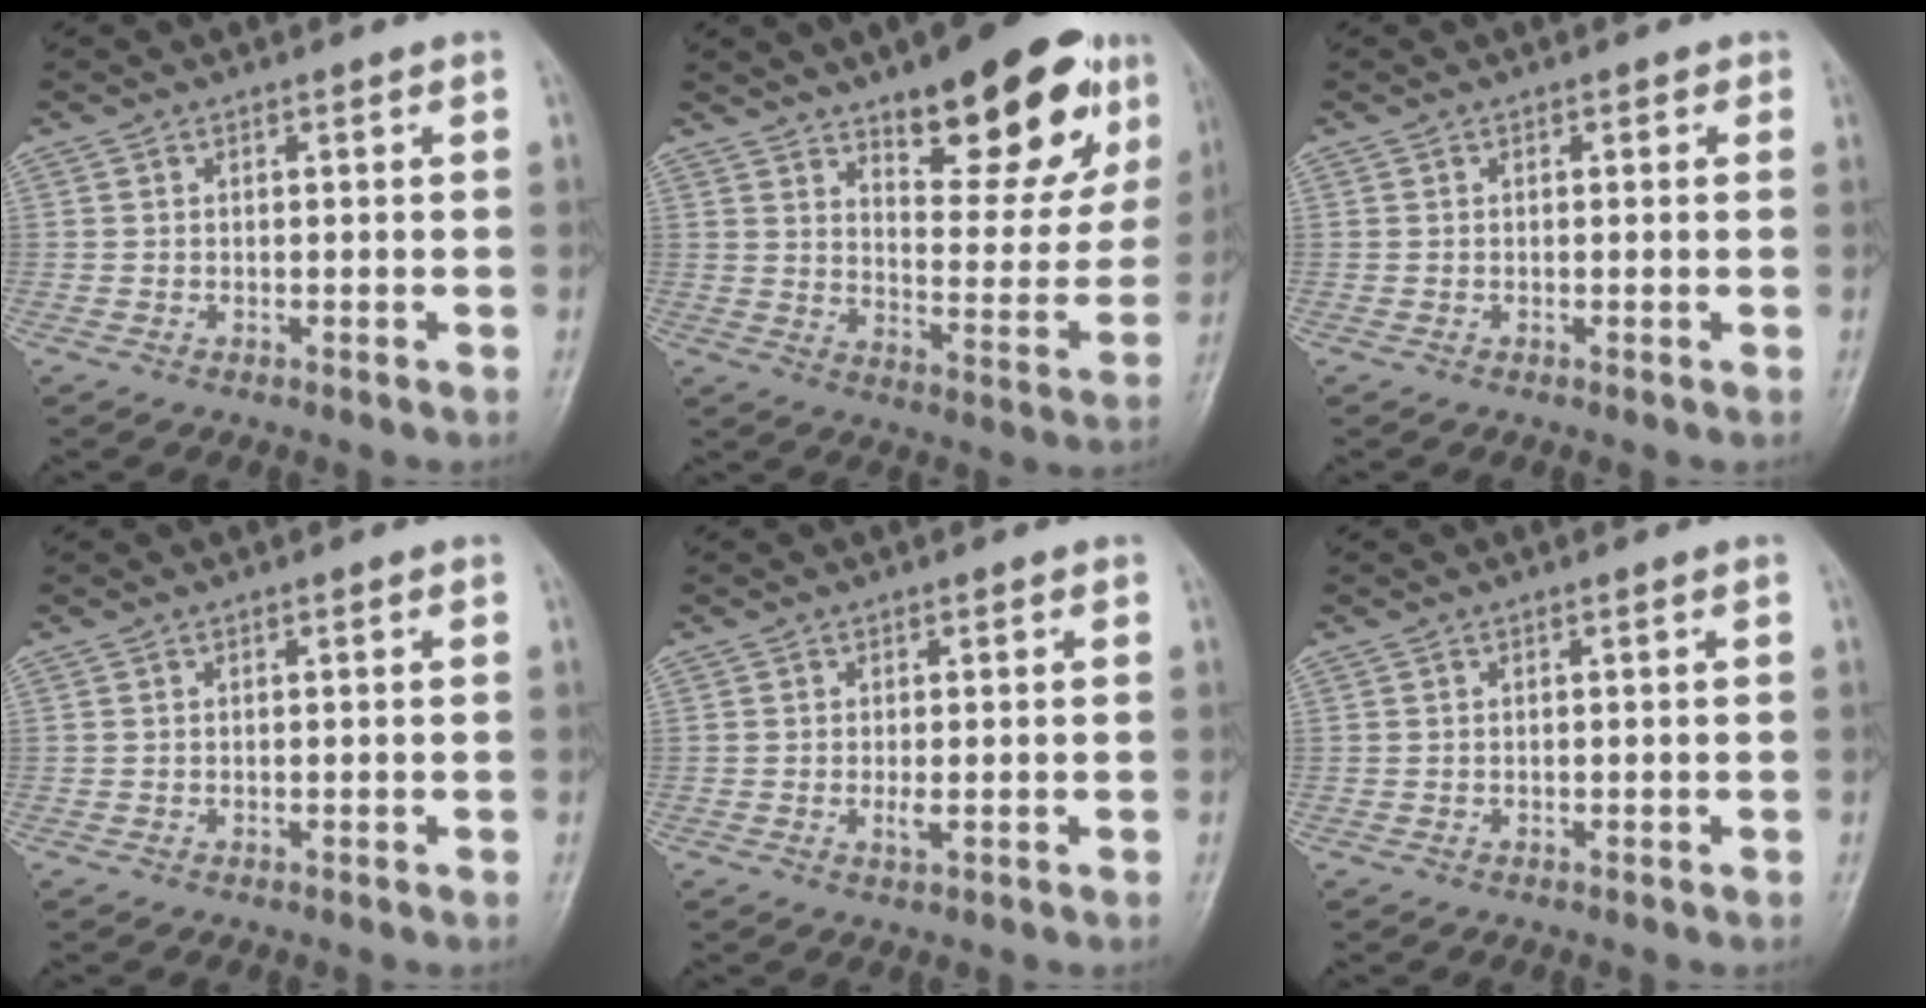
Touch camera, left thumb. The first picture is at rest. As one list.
[{"total": 21.2, "force": [12.6, 7.7, 15.2], "torque": [-0.161, -0.059, 0.185]}, {"total": 1.1, "force": [0.4, 0.8, 0.6], "torque": [0.007, 0.002, -0.001]}, {"total": 0.0}, {"total": 1.8, "force": [0.0, 0.7, 1.6], "torque": [-0.028, -0.004, -0.001]}, {"total": 0.0}]